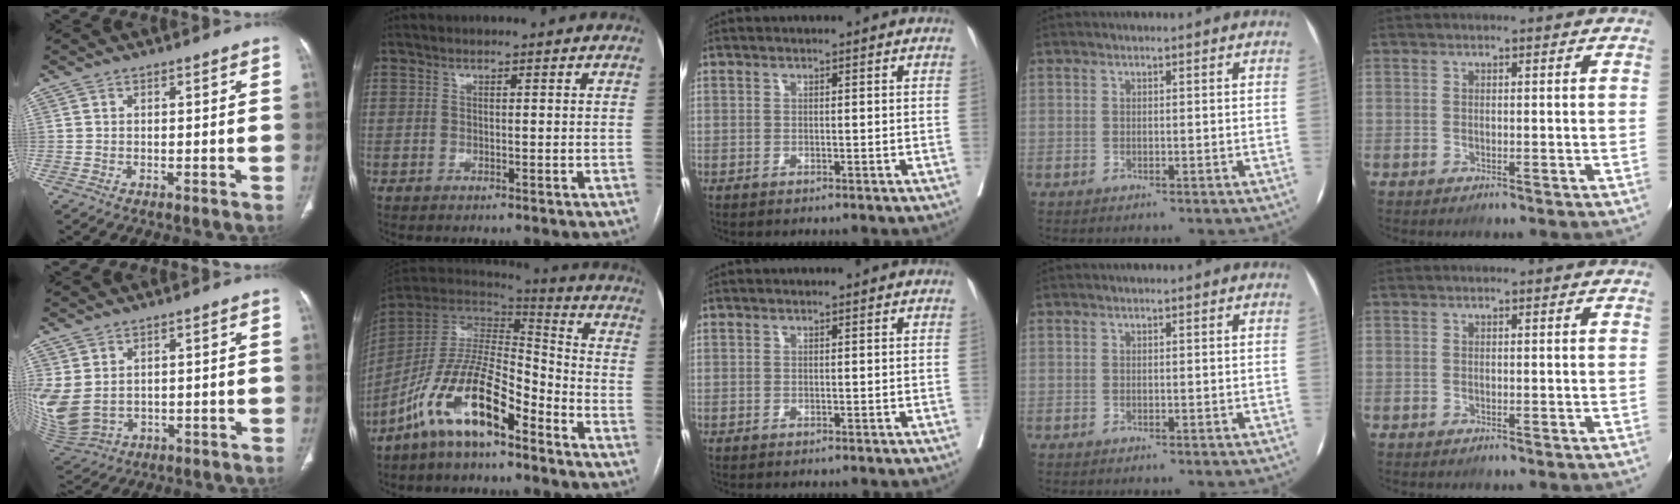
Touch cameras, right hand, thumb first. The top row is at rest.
{"thumb": {"total": 11.0, "force": [1.4, 8.1, 7.4], "torque": [-0.187, -0.006, 0.057]}, "index": {"total": 14.1, "force": [-8.7, 4.0, 10.5], "torque": [-0.204, 0.008, -0.162]}}